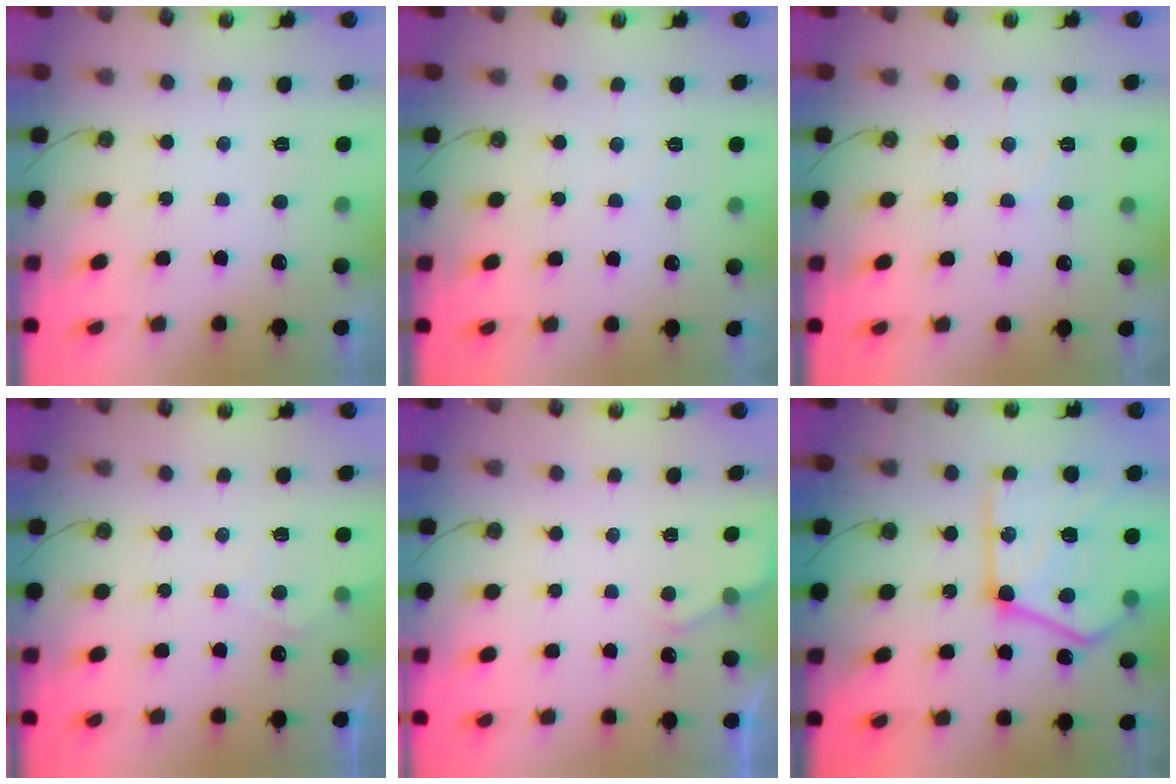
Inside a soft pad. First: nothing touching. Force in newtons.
{"total": 3.8, "press": 3.7, "slide": 0.6}
{"total": 5.5, "press": 5.5, "slide": 0.8}
{"total": 4.3, "press": 4.3, "slide": 0.5}
{"total": 3.5, "press": 3.5, "slide": 0.5}
{"total": 26.6, "press": 26.4, "slide": 3.2}